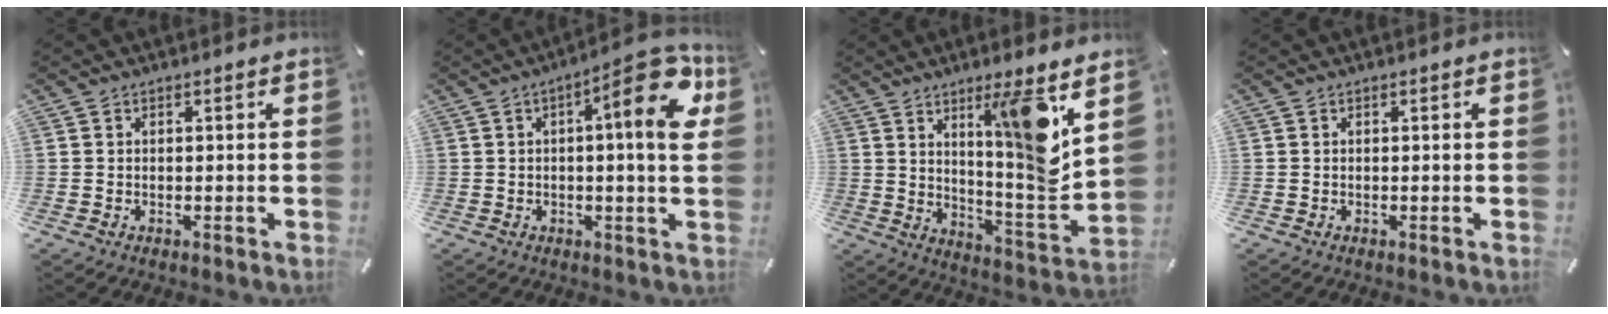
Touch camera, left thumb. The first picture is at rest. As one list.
[{"total": 14.9, "force": [4.5, 3.7, 13.7], "torque": [-0.169, -0.029, 0.062]}, {"total": 14.3, "force": [7.5, 0.9, 12.1], "torque": [-0.181, -0.063, 0.114]}, {"total": 0.0}]